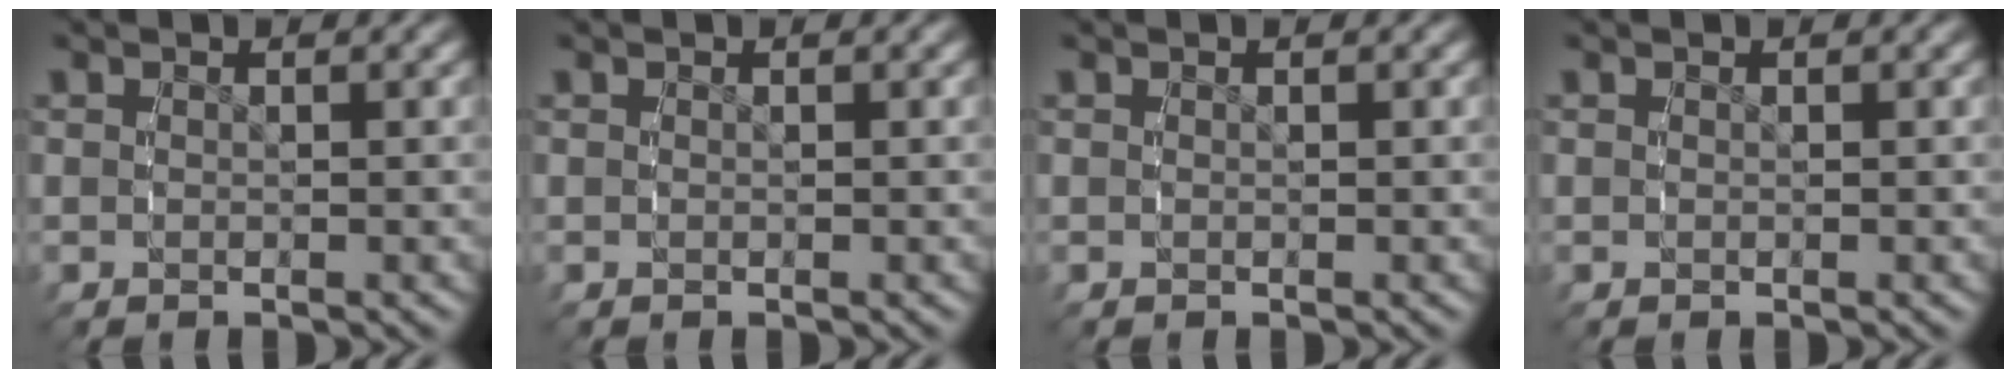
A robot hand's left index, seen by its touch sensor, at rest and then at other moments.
{"total": 0.0}
{"total": 0.0}
{"total": 0.0}